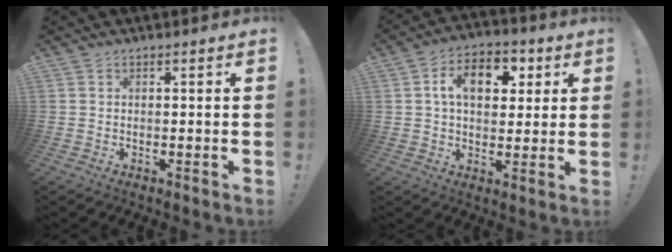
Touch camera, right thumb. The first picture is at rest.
{"total": 11.8, "force": [3.2, 7.8, 8.3], "torque": [-0.119, 0.006, 0.056]}